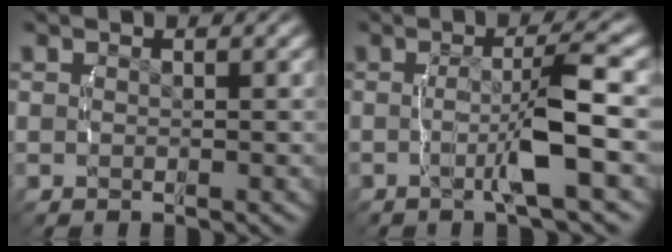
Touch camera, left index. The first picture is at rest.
{"total": 4.1, "force": [-0.6, -0.5, 4.1], "torque": [-0.067, 0.005, -0.010]}